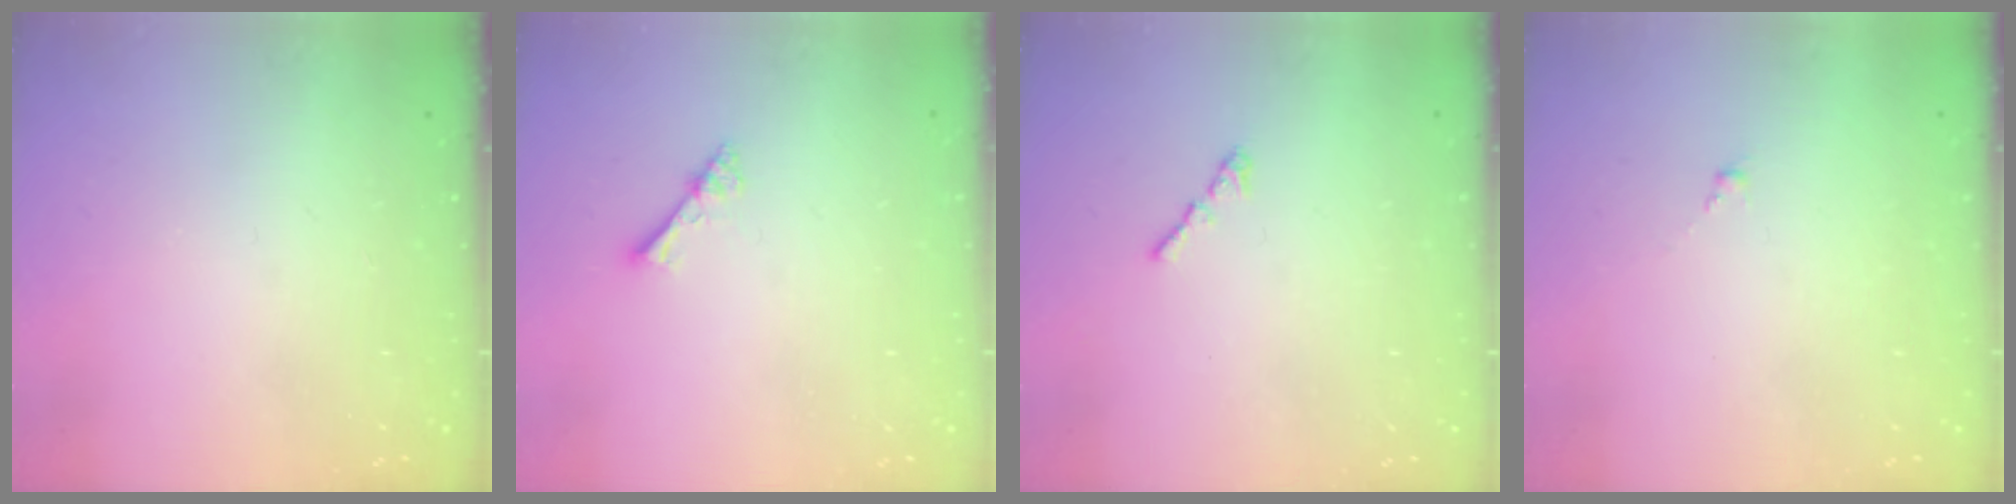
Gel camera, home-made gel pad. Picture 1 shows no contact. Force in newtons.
{"total": 2.7, "press": 2.7, "slide": 0.2}
{"total": 1.2, "press": 1.1, "slide": 0.5}
{"total": 0.0}